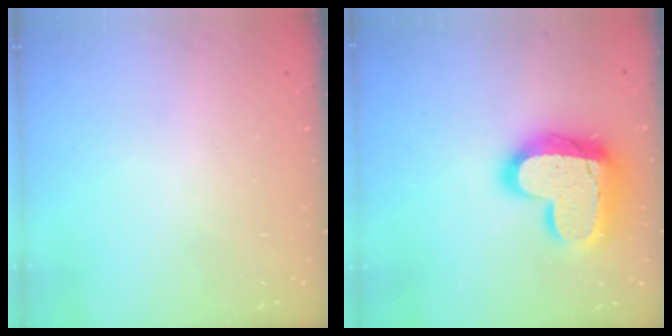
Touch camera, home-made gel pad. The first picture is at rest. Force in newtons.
{"total": 21.1, "press": 21.0, "slide": 1.5}